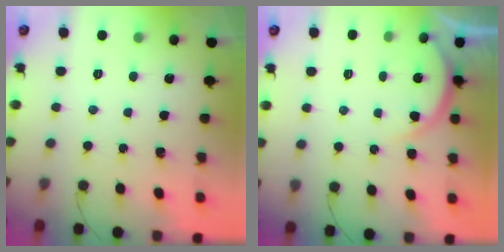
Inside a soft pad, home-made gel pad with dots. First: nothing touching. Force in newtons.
{"total": 5.3, "press": 5.2, "slide": 0.8}